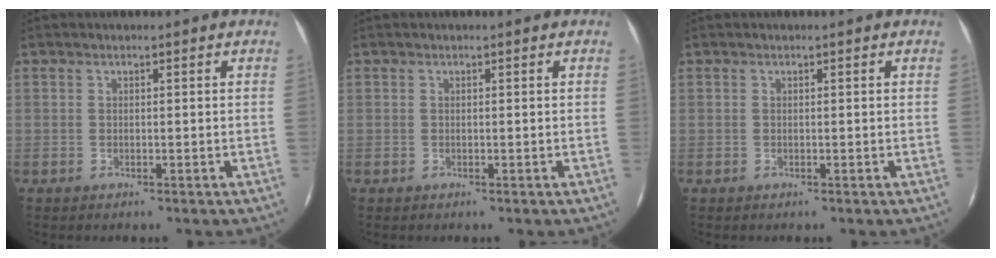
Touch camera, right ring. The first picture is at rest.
{"total": 0.0}
{"total": 0.0}